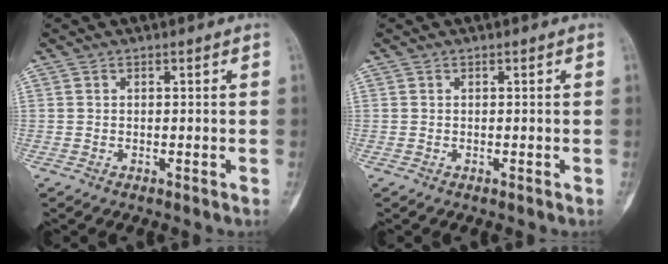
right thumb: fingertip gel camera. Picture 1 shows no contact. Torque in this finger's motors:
{"motor_torque": [0.26, 0.15, 0.03, -0.03, 0.00]}